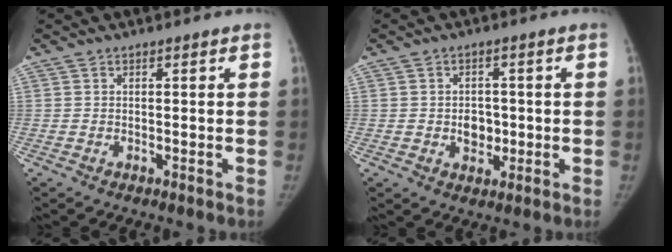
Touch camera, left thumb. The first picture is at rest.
{"total": 4.3, "force": [-0.4, 3.4, 2.6], "torque": [-0.013, 0.003, -0.001]}